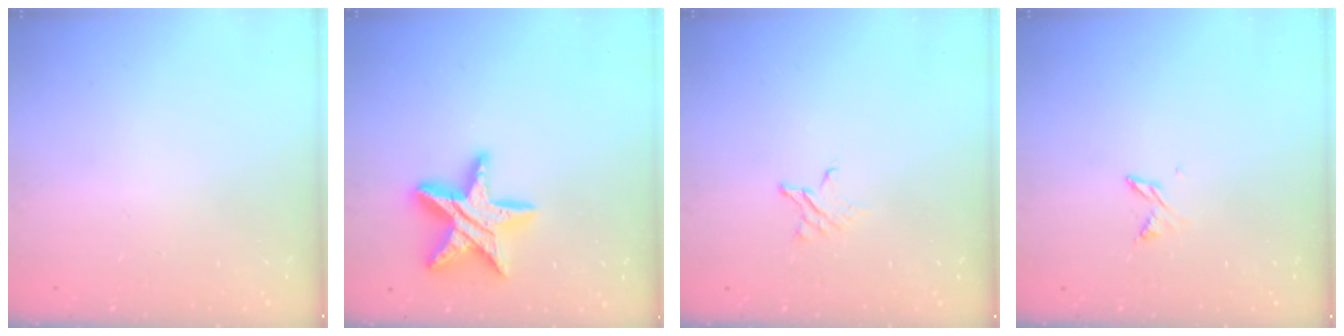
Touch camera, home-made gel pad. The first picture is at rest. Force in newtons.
{"total": 16.5, "press": 16.5, "slide": 1.2}
{"total": 2.4, "press": 2.4, "slide": 0.2}
{"total": 2.9, "press": 2.8, "slide": 0.5}